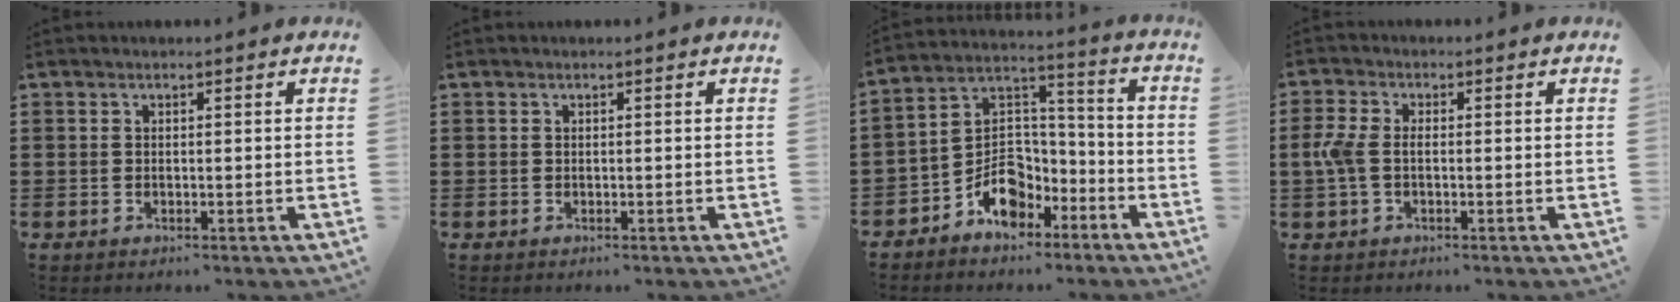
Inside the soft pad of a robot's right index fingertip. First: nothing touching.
{"total": 0.0}
{"total": 8.0, "force": [-5.2, 5.3, 3.0], "torque": [-0.062, 0.018, -0.098]}
{"total": 3.7, "force": [-0.5, 2.0, 3.0], "torque": [-0.085, -0.004, -0.018]}